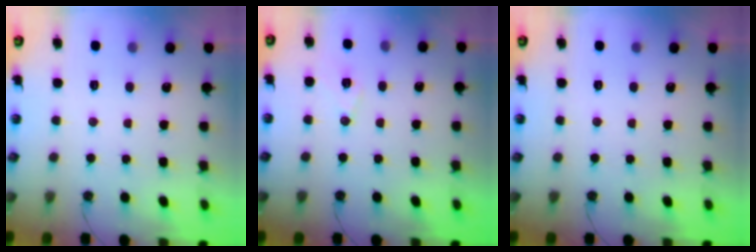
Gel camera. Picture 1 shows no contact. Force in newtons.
{"total": 6.9, "press": 5.8, "slide": 3.7}
{"total": 0.0}